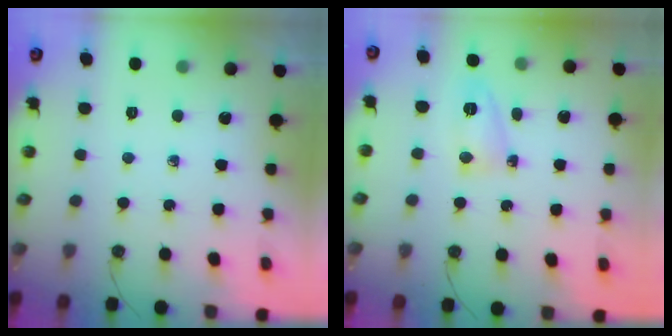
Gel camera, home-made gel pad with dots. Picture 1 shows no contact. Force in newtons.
{"total": 4.8, "press": 4.6, "slide": 1.2}